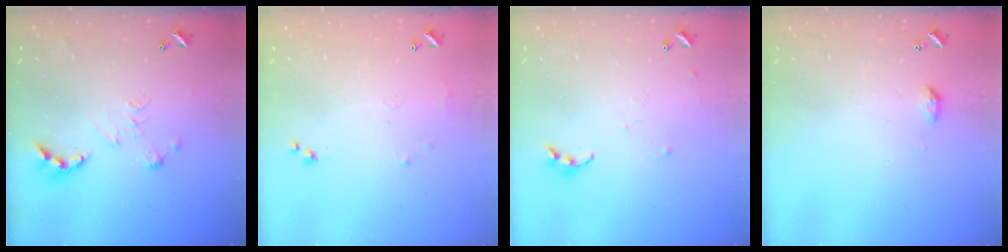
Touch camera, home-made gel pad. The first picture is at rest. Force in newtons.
{"total": 6.0, "press": 5.9, "slide": 1.0}
{"total": 5.7, "press": 5.6, "slide": 0.6}
{"total": 4.1, "press": 4.1, "slide": 0.6}